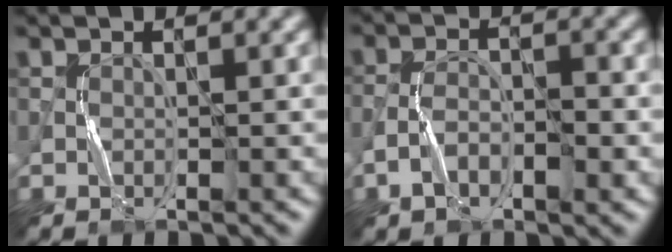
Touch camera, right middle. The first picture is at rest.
{"total": 3.4, "force": [-1.6, 1.5, 2.6], "torque": [-0.049, 0.005, -0.031]}